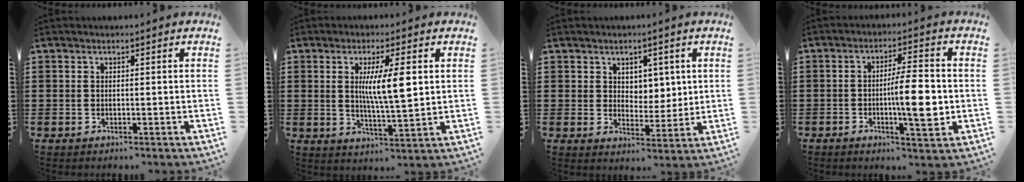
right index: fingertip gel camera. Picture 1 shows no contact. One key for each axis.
{"total": 8.1, "fx": 1.8, "fy": 1.5, "fz": 7.8, "tx": -0.143, "ty": -0.001, "tz": 0.025}
{"total": 4.3, "fx": 2.4, "fy": 3.4, "fz": 0.9, "tx": -0.019, "ty": 0.003, "tz": 0.040}
{"total": 8.4, "fx": -0.9, "fy": 1.8, "fz": 8.2, "tx": -0.130, "ty": -0.008, "tz": -0.018}